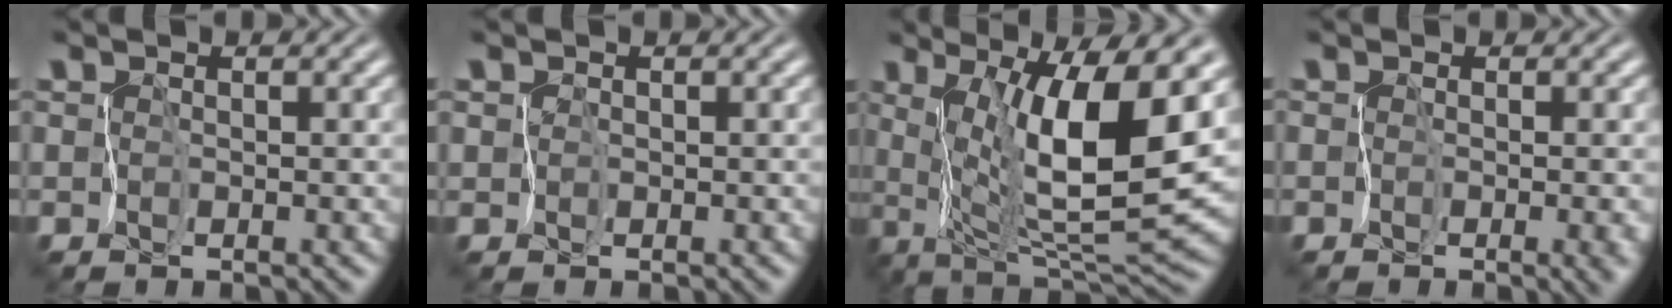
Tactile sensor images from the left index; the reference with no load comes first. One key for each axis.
{"total": 1.5, "fx": 0.7, "fy": 1.3, "fz": 0.5, "tx": -0.001, "ty": 0.014, "tz": -0.004}
{"total": 9.5, "fx": 2.5, "fy": 1.6, "fz": 9.0, "tx": -0.153, "ty": -0.016, "tz": 0.052}
{"total": 2.4, "fx": -0.9, "fy": 1.1, "fz": 2.0, "tx": -0.018, "ty": -0.013, "tz": -0.009}